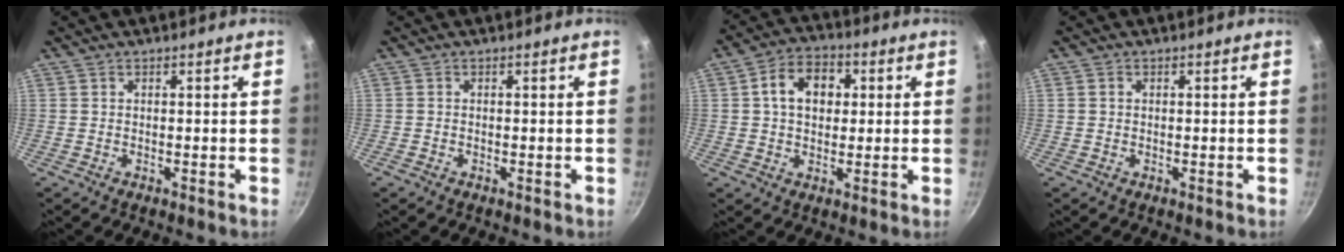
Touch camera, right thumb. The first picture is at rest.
{"total": 0.0}
{"total": 9.2, "force": [1.7, 6.8, 6.0], "torque": [-0.070, 0.013, 0.017]}
{"total": 0.5, "force": [0.0, 0.5, 0.2], "torque": [-0.001, 0.004, -0.002]}